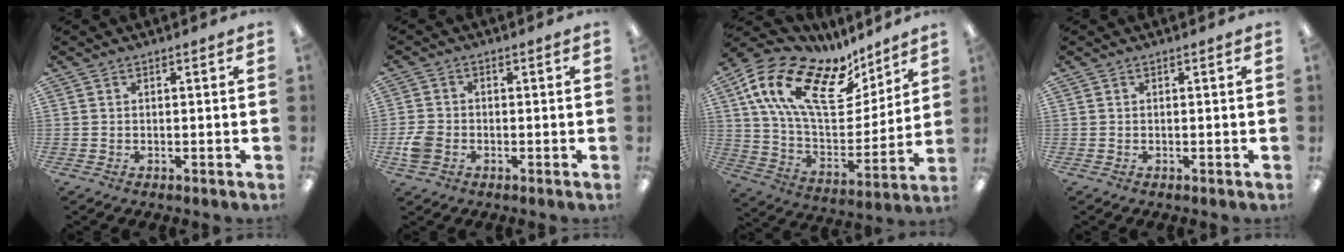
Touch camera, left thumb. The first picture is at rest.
{"total": 5.2, "force": [-1.6, 4.1, 2.8], "torque": [-0.040, 0.011, -0.028]}
{"total": 22.8, "force": [12.2, 11.5, 15.4], "torque": [-0.284, -0.056, 0.218]}
{"total": 0.0}